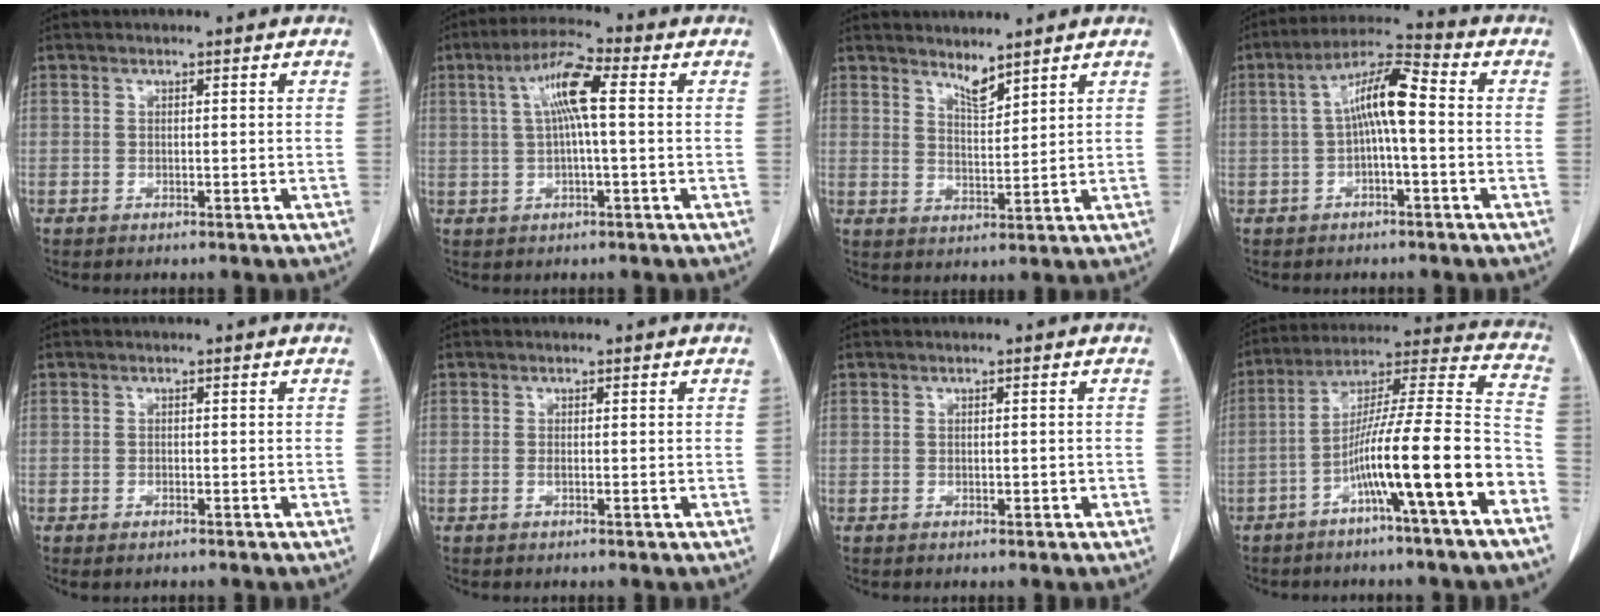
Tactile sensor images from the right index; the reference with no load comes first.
{"total": 7.5, "force": [1.4, 0.8, 7.4], "torque": [-0.144, 0.019, 0.022]}
{"total": 3.3, "force": [3.0, 0.4, 1.3], "torque": [-0.027, -0.010, 0.059]}
{"total": 8.4, "force": [0.1, 1.5, 8.3], "torque": [-0.156, 0.030, -0.004]}
{"total": 0.9, "force": [-0.6, 0.3, 0.5], "torque": [-0.013, -0.003, -0.006]}
{"total": 0.7, "force": [-0.2, 0.1, 0.7], "torque": [-0.014, -0.002, -0.002]}
{"total": 0.7, "force": [-0.2, 0.4, 0.6], "torque": [-0.010, 0.000, 0.000]}
{"total": 16.8, "force": [-7.5, -0.3, 15.0], "torque": [-0.243, 0.016, -0.126]}